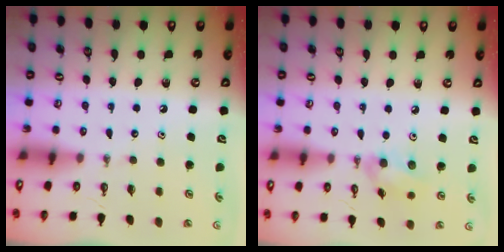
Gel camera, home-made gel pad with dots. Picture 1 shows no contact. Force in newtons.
{"total": 8.9, "press": 8.6, "slide": 2.3}